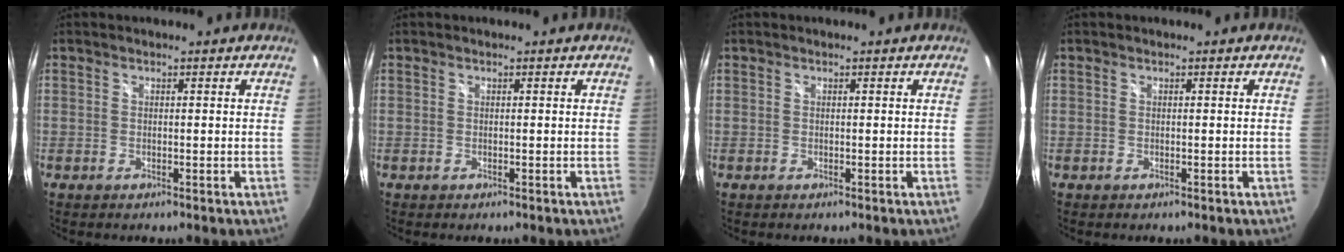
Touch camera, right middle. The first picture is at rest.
{"total": 0.0}
{"total": 0.0}
{"total": 0.0}